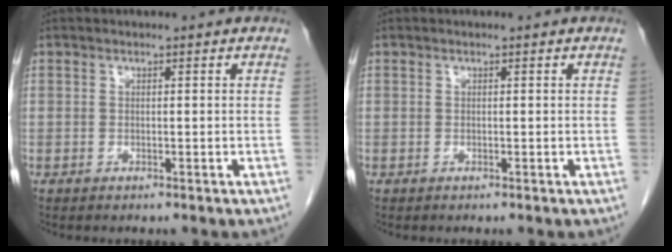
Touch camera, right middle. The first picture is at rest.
{"total": 0.0}